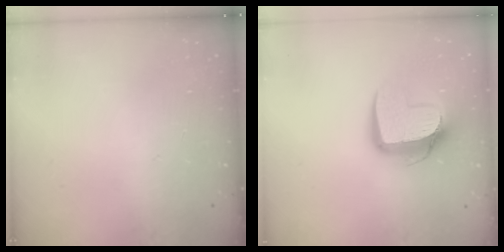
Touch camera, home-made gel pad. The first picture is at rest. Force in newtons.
{"total": 12.2, "press": 12.1, "slide": 0.8}